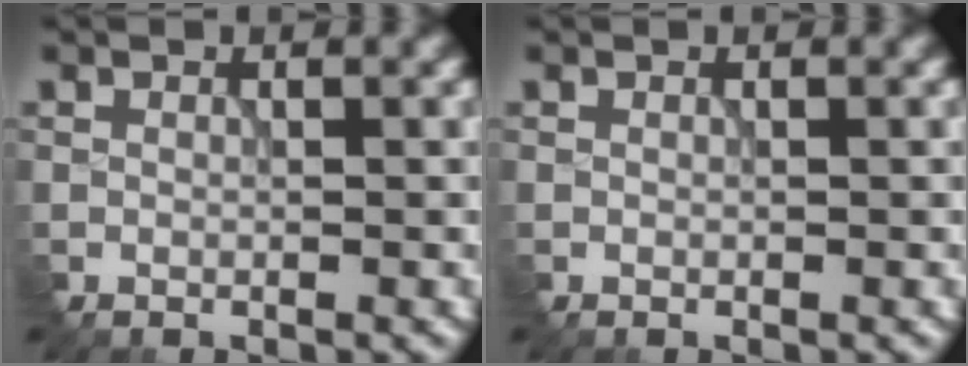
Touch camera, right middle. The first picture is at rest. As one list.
[{"total": 0.0}]